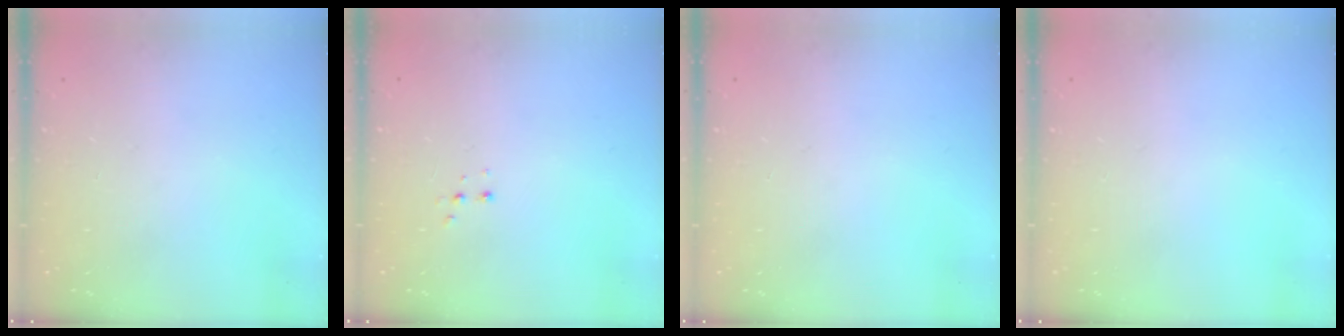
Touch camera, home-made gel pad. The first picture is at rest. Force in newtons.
{"total": 3.0, "press": 2.9, "slide": 0.7}
{"total": 0.0}
{"total": 0.0}